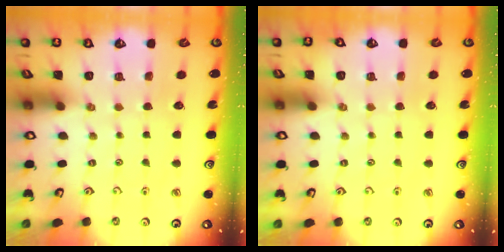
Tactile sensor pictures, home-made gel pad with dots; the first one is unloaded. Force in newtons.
{"total": 0.0}